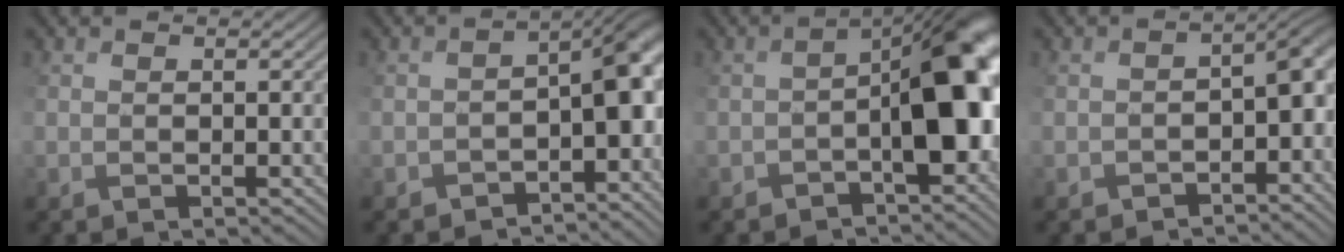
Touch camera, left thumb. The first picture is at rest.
{"total": 9.1, "force": [-3.7, 5.0, 6.6], "torque": [-0.090, -0.028, -0.039]}
{"total": 10.7, "force": [-3.0, 5.3, 8.8], "torque": [-0.096, -0.010, -0.042]}
{"total": 5.8, "force": [-3.0, 3.2, 3.8], "torque": [-0.052, -0.022, -0.043]}